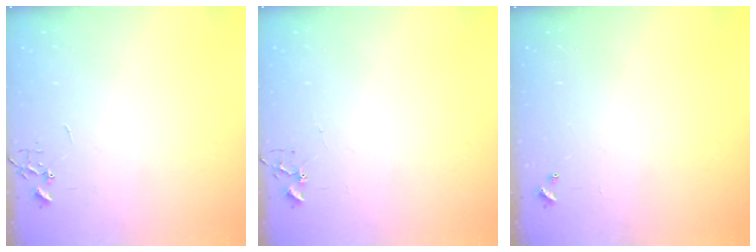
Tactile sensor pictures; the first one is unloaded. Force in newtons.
{"total": 3.9, "press": 3.8, "slide": 0.6}
{"total": 0.0}